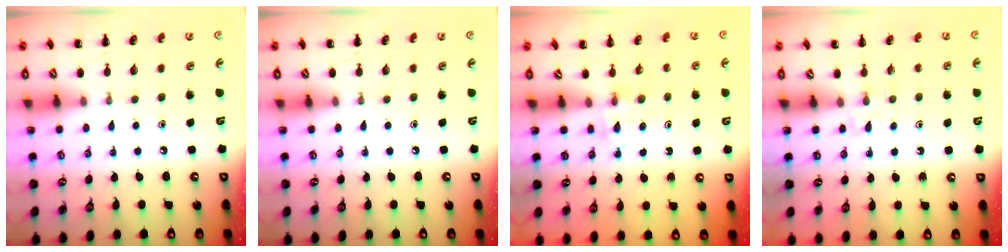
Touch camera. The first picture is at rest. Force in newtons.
{"total": 0.0}
{"total": 5.1, "press": 4.9, "slide": 1.4}
{"total": 2.2, "press": 2.0, "slide": 1.0}